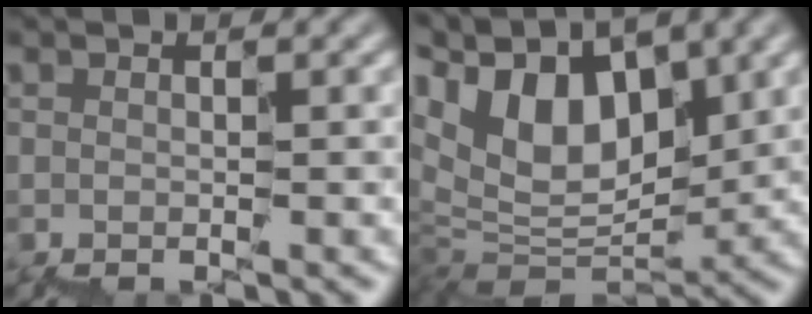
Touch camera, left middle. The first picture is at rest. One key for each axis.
{"total": 10.8, "fx": 4.8, "fy": 6.7, "fz": 7.0, "tx": -0.139, "ty": 0.031, "tz": 0.081}